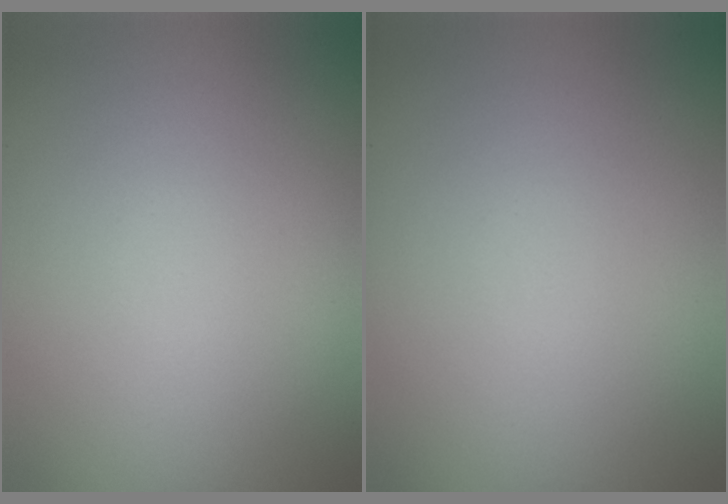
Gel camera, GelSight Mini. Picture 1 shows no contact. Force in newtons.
{"total": 0.0}